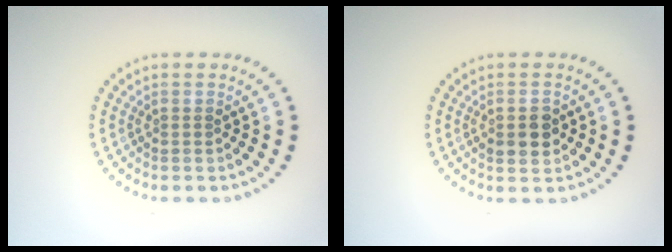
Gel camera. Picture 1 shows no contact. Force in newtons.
{"total": 2.7, "press": 2.7, "slide": 0.2}